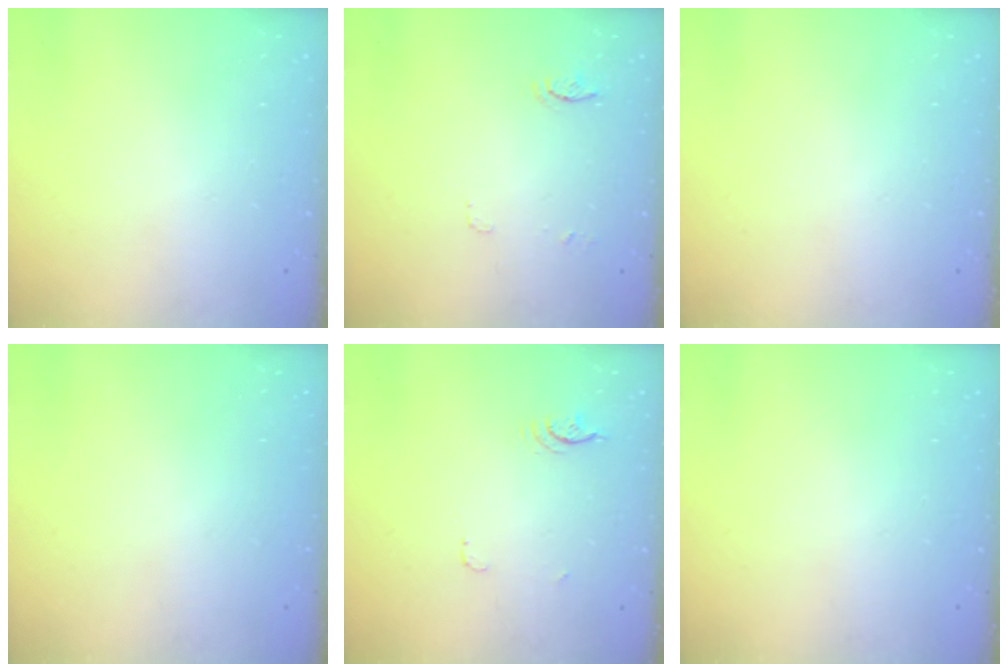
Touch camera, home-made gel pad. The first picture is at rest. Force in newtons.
{"total": 5.5, "press": 5.4, "slide": 0.4}
{"total": 0.0}
{"total": 0.0}
{"total": 3.9, "press": 3.6, "slide": 1.7}
{"total": 0.0}